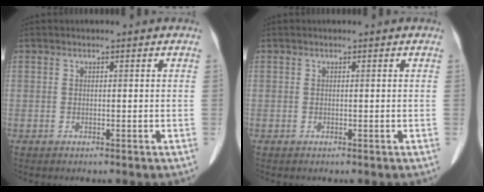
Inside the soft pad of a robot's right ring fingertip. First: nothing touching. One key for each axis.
{"total": 0.0}